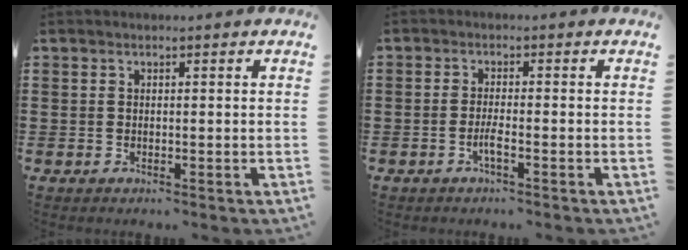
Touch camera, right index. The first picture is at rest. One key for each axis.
{"total": 2.0, "fx": -1.1, "fy": 0.1, "fz": 1.7, "tx": -0.036, "ty": -0.003, "tz": -0.023}